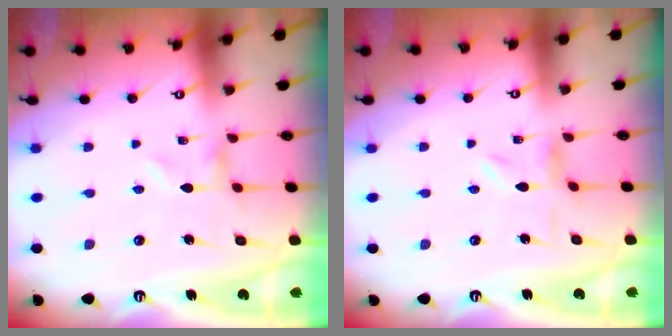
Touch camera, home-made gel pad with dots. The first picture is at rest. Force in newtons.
{"total": 0.8, "press": 0.8, "slide": 0.2}